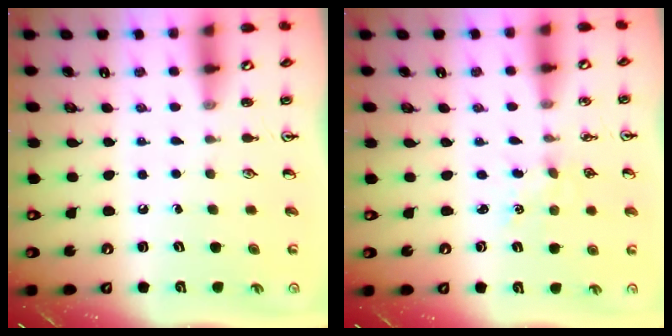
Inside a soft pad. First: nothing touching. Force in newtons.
{"total": 1.7, "press": 1.6, "slide": 0.2}